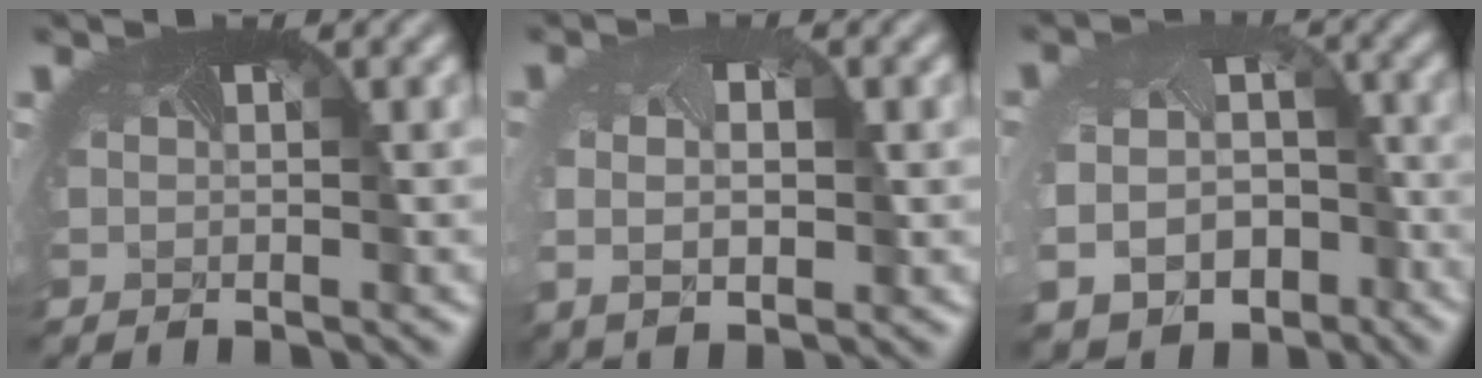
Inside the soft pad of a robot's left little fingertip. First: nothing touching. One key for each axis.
{"total": 3.8, "fx": -0.1, "fy": 2.2, "fz": 3.1, "tx": -0.058, "ty": -0.003, "tz": 0.010}
{"total": 11.3, "fx": -5.1, "fy": 8.4, "fz": 5.4, "tx": -0.113, "ty": -0.064, "tz": -0.058}